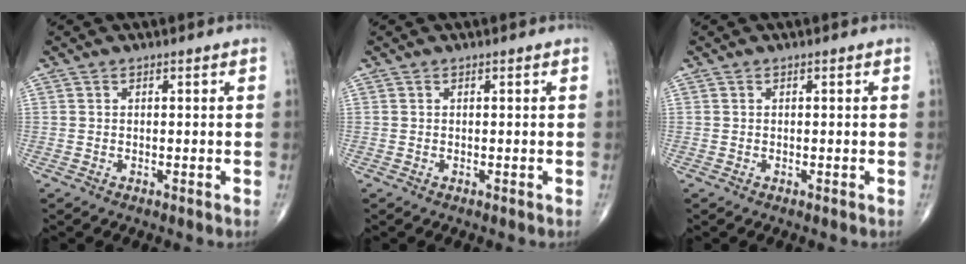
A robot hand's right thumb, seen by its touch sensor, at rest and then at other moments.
{"total": 0.0}
{"total": 0.0}